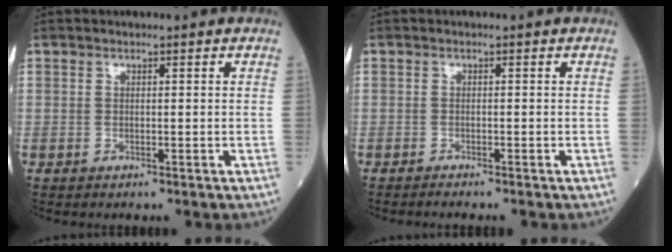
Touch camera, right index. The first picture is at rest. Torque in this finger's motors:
{"motor_torque": [0.02, 0.01, 0.07, 0.00]}